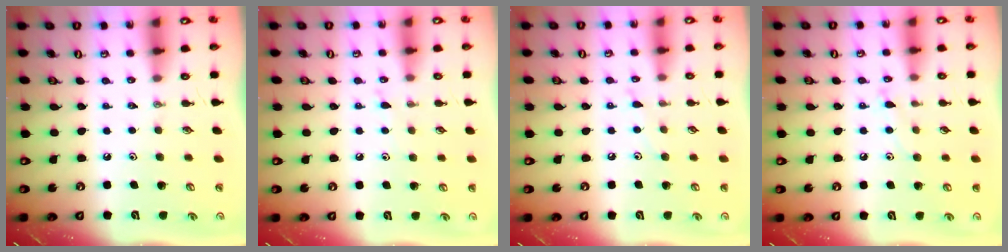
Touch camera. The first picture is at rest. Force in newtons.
{"total": 4.0, "press": 4.0, "slide": 0.5}
{"total": 5.2, "press": 5.2, "slide": 0.1}
{"total": 8.4, "press": 8.4, "slide": 0.6}